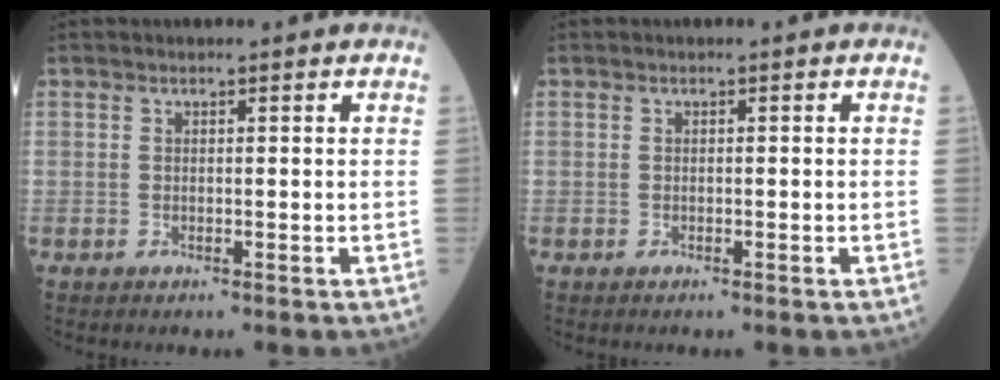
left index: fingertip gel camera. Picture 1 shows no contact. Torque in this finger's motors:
{"motor_torque": [-0.02, 0.02, 0.02, 0.00]}